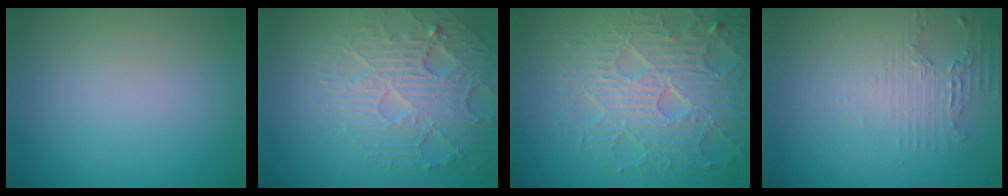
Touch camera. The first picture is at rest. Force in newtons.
{"total": 6.2, "press": 4.7, "slide": 4.0}
{"total": 6.6, "press": 5.5, "slide": 3.6}
{"total": 2.2, "press": 1.8, "slide": 1.2}